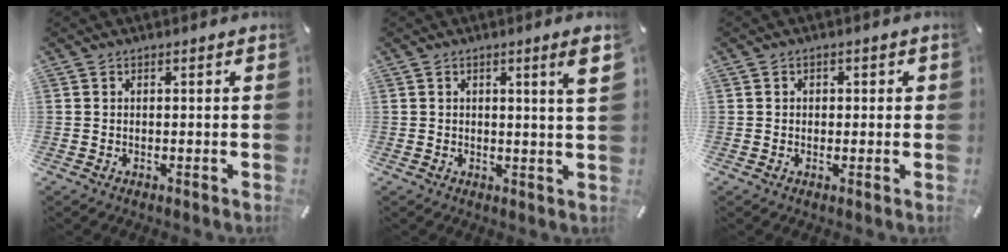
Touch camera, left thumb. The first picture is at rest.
{"total": 4.9, "force": [1.6, 0.2, 4.6], "torque": [-0.071, -0.007, 0.021]}
{"total": 1.4, "force": [-0.3, 1.3, 0.3], "torque": [0.001, 0.002, -0.010]}